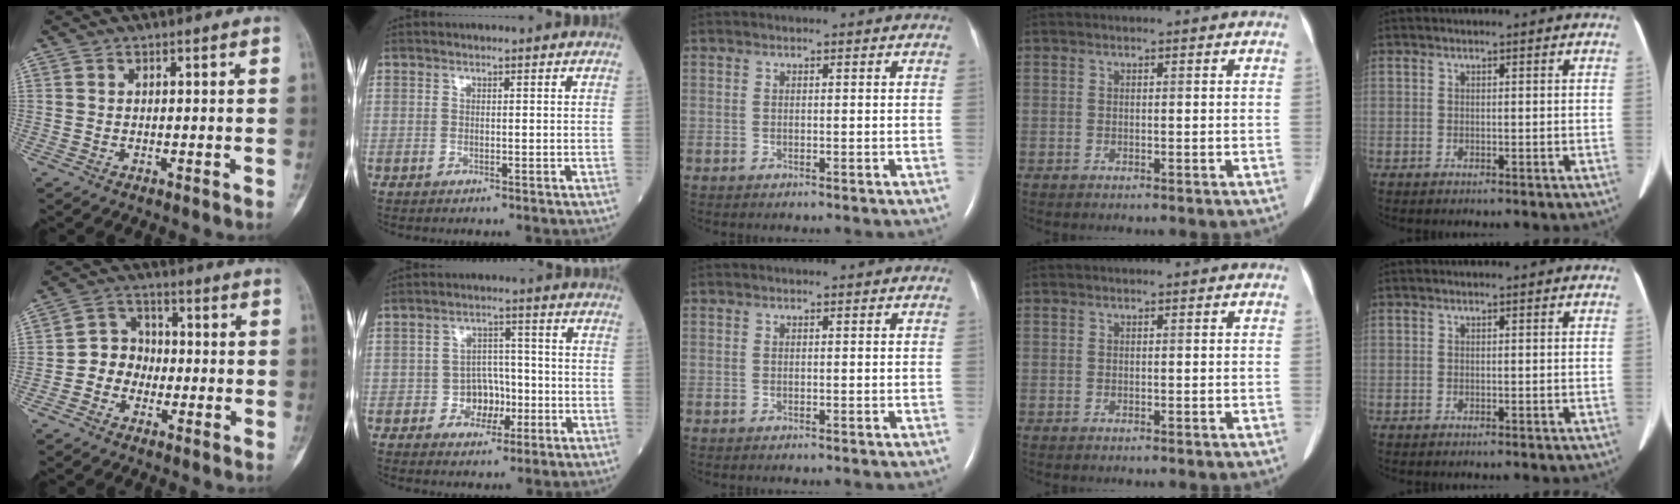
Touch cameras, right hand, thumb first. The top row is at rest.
{"thumb": {"total": 6.4, "force": [-1.8, 5.7, 2.4], "torque": [-0.010, 0.027, -0.046]}, "index": {"total": 5.0, "force": [-1.5, 4.2, 2.4], "torque": [-0.028, 0.016, -0.023]}}